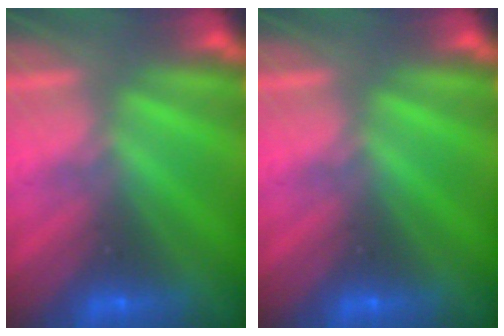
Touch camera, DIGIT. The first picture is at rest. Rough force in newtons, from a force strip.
{"total": 0.0}